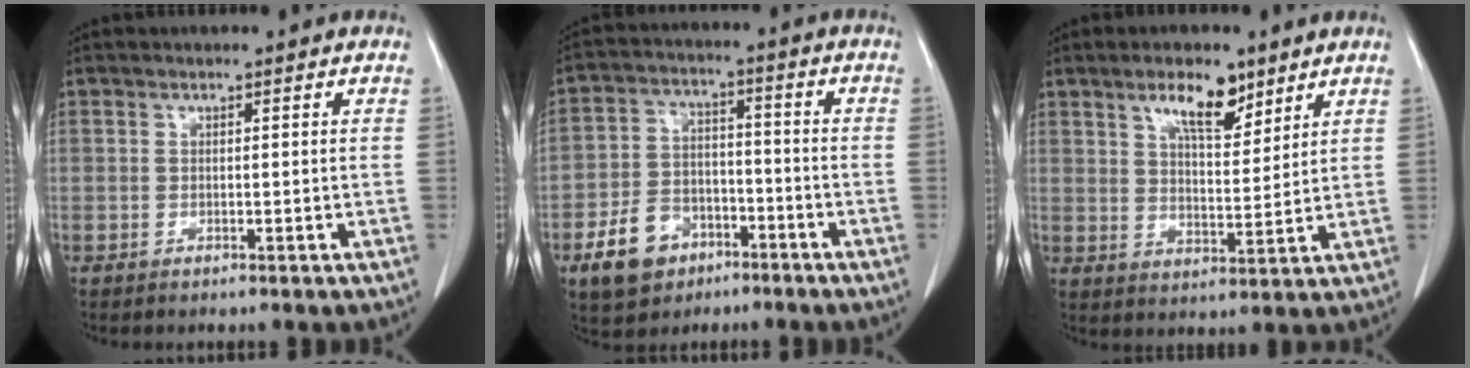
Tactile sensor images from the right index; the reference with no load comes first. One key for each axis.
{"total": 9.4, "fx": -5.2, "fy": 6.6, "fz": 4.3, "tx": -0.095, "ty": 0.015, "tz": -0.084}
{"total": 7.7, "fx": 5.0, "fy": 2.6, "fz": 5.2, "tx": -0.091, "ty": 0.002, "tz": 0.088}